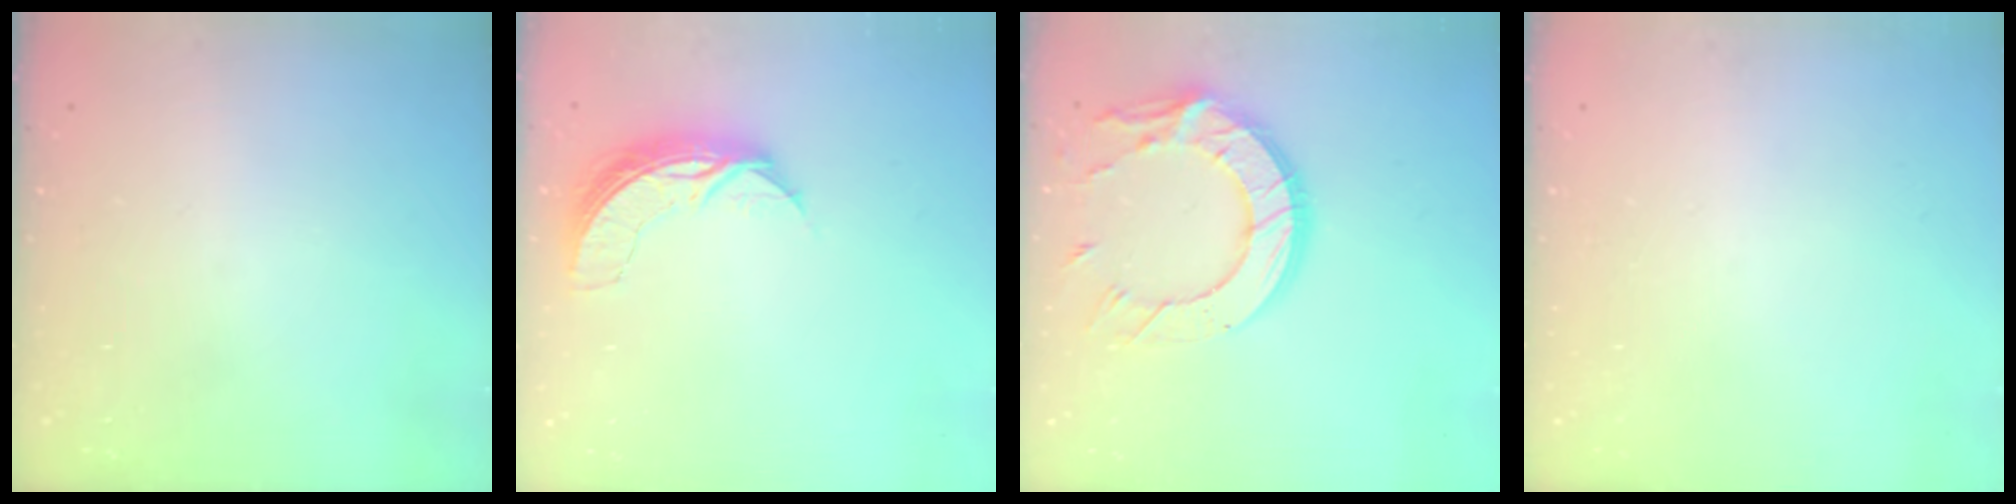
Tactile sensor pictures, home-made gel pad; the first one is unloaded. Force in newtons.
{"total": 7.2, "press": 7.2, "slide": 0.5}
{"total": 17.3, "press": 17.2, "slide": 1.3}
{"total": 0.0}